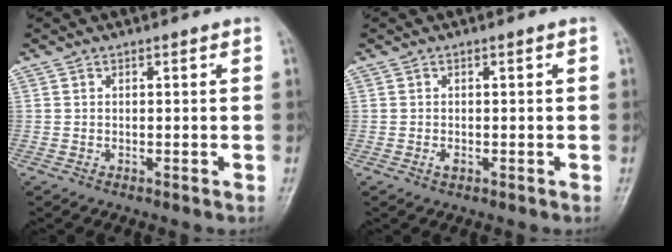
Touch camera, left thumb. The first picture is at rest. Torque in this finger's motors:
{"motor_torque": [-0.02, 0.15, 0.21, 0.05, 0.00]}